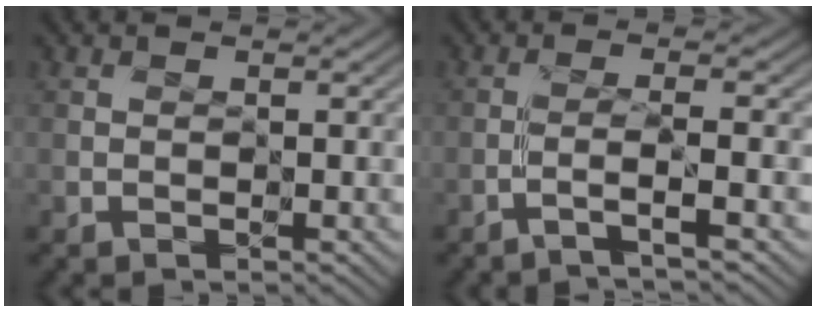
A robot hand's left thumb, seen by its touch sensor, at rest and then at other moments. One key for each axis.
{"total": 2.4, "fx": -1.5, "fy": -0.5, "fz": 1.8, "tx": -0.029, "ty": 0.011, "tz": -0.050}